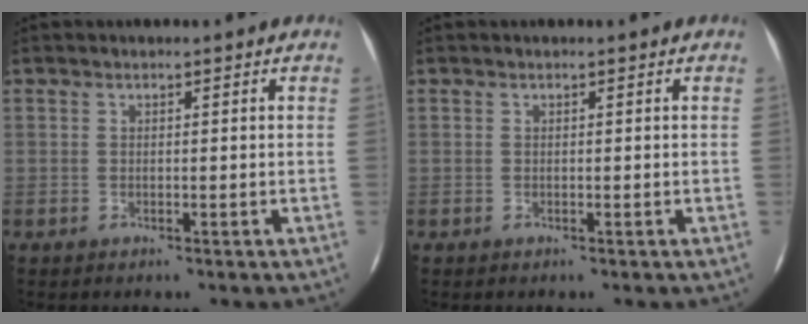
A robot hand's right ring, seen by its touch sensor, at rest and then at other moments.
{"total": 0.0}